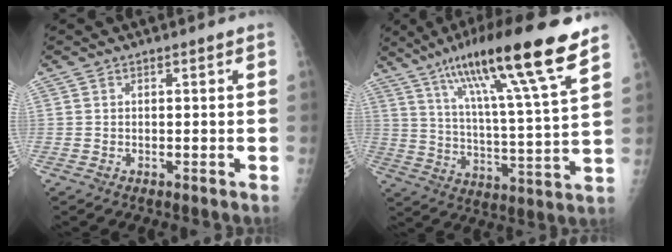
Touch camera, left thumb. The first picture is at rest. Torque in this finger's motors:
{"motor_torque": [0.51, 0.13, 1.86, -0.91, 0.23]}